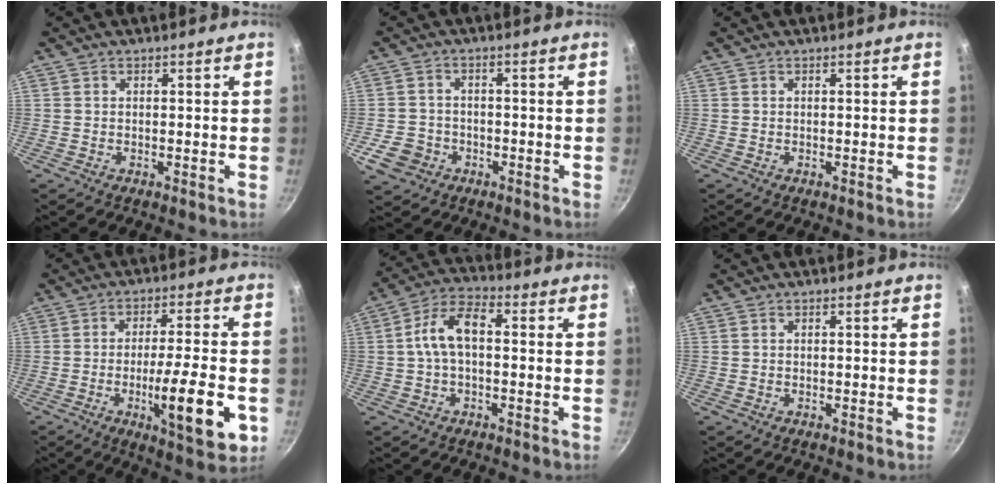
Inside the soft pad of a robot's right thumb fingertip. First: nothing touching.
{"total": 5.7, "force": [-2.6, 4.7, 1.8], "torque": [-0.032, 0.025, -0.038]}
{"total": 0.0}
{"total": 14.7, "force": [-4.4, 3.1, 13.7], "torque": [-0.200, 0.008, -0.067]}
{"total": 8.5, "force": [0.0, 4.6, 7.1], "torque": [-0.128, 0.037, -0.009]}
{"total": 0.0}